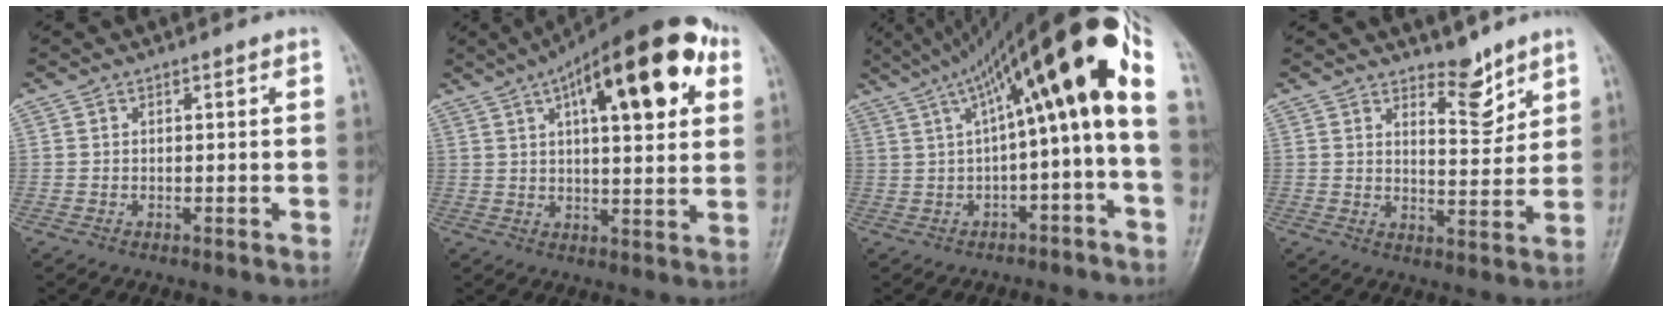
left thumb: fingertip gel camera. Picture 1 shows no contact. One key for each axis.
{"total": 22.8, "fx": 9.0, "fy": 8.4, "fz": 19.2, "tx": -0.255, "ty": 0.011, "tz": 0.126}
{"total": 19.6, "fx": 3.1, "fy": 4.4, "fz": 18.9, "tx": -0.299, "ty": 0.073, "tz": 0.050}
{"total": 5.8, "fx": 4.4, "fy": 2.4, "fz": 2.9, "tx": -0.019, "ty": -0.040, "tz": 0.070}